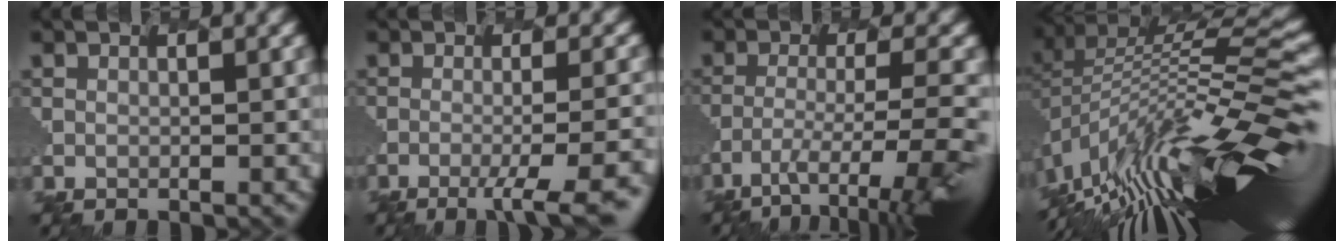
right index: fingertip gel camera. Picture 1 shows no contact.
{"total": 7.0, "force": [-3.6, 1.8, 5.7], "torque": [-0.077, -0.004, -0.043]}
{"total": 8.3, "force": [-5.7, 1.7, 5.8], "torque": [-0.107, -0.009, -0.082]}
{"total": 13.2, "force": [-5.5, 2.9, 11.7], "torque": [-0.209, 0.033, -0.103]}